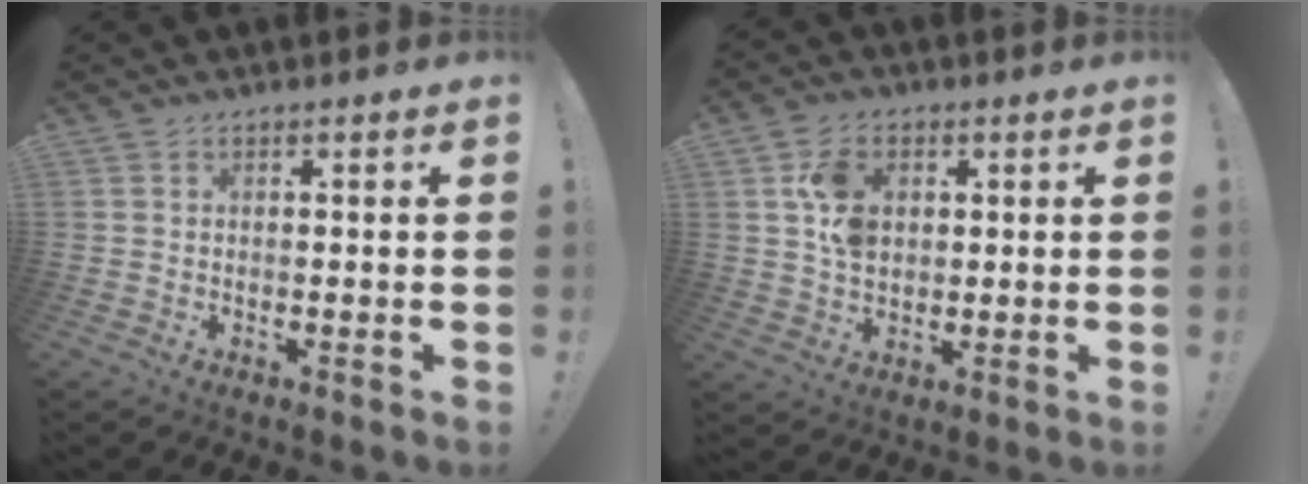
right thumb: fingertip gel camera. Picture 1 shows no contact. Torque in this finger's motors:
{"motor_torque": [0.90, 2.22, 0.81, -0.38, 0.07]}